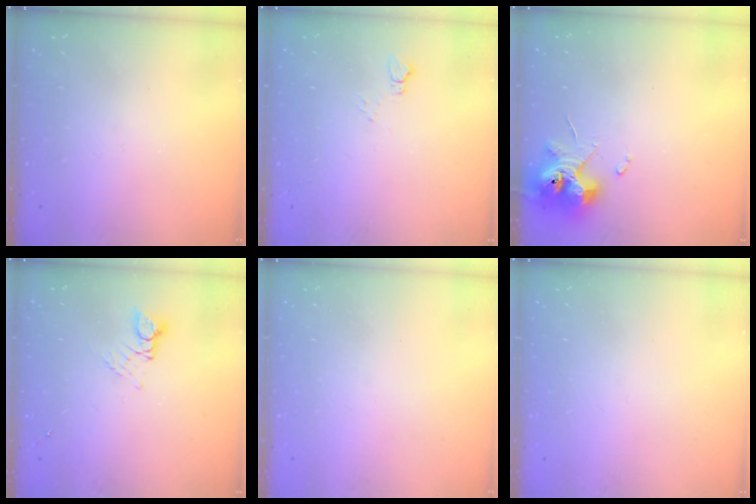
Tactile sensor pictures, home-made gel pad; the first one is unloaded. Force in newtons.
{"total": 3.2, "press": 3.2, "slide": 0.5}
{"total": 10.1, "press": 10.0, "slide": 1.4}
{"total": 2.9, "press": 2.9, "slide": 0.4}
{"total": 0.0}
{"total": 0.0}